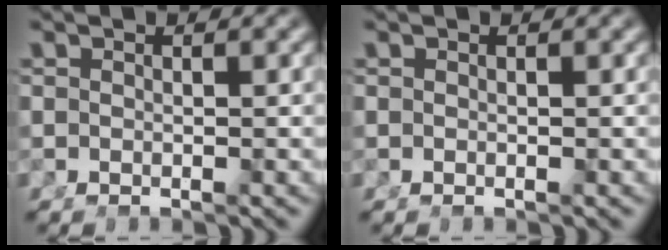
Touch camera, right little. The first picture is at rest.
{"total": 0.0}